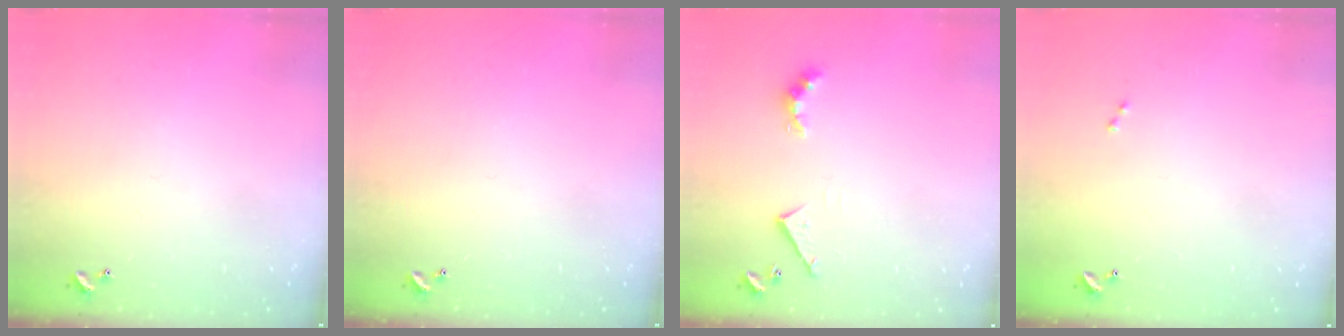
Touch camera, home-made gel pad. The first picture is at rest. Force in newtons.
{"total": 0.0}
{"total": 4.5, "press": 4.5, "slide": 0.8}
{"total": 0.7, "press": 0.6, "slide": 0.4}